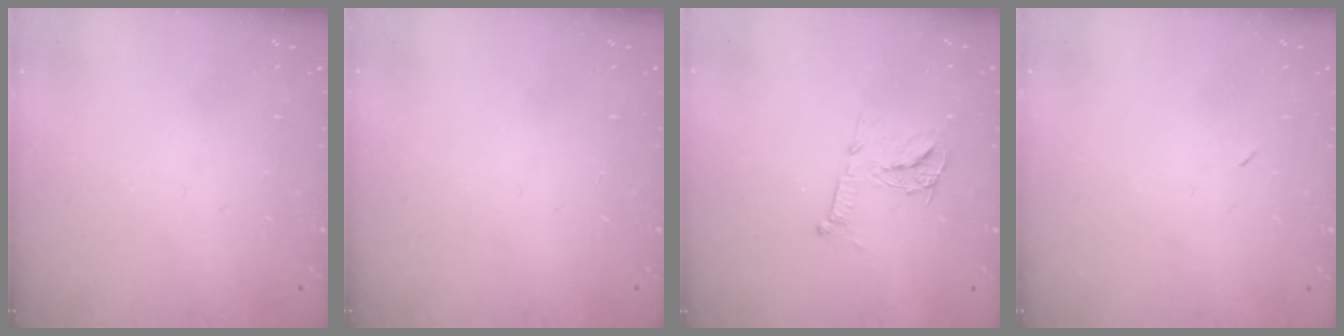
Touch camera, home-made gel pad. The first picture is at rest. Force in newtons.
{"total": 0.0}
{"total": 11.7, "press": 11.7, "slide": 0.7}
{"total": 2.2, "press": 1.8, "slide": 1.2}